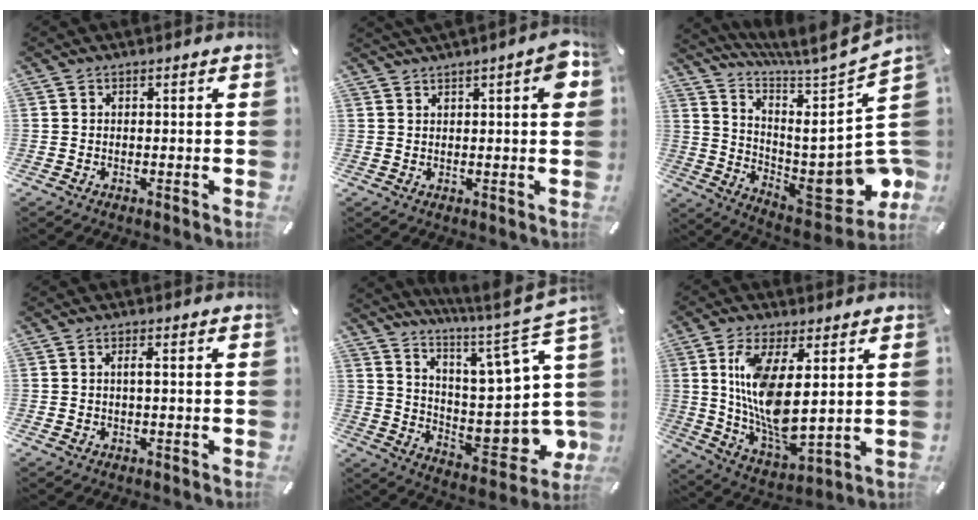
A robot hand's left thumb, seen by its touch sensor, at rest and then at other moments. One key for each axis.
{"total": 5.0, "fx": 2.2, "fy": 1.1, "fz": 4.4, "tx": -0.061, "ty": -0.005, "tz": 0.033}
{"total": 15.0, "fx": -1.8, "fy": 4.8, "fz": 14.1, "tx": -0.177, "ty": -0.040, "tz": -0.037}
{"total": 1.4, "fx": -0.1, "fy": 0.2, "fz": 1.4, "tx": -0.025, "ty": -0.002, "tz": -0.002}
{"total": 17.0, "fx": 0.9, "fy": 8.3, "fz": 14.8, "tx": -0.158, "ty": -0.049, "tz": 0.017}
{"total": 14.1, "fx": 3.7, "fy": 6.1, "fz": 12.2, "tx": -0.243, "ty": -0.034, "tz": 0.065}